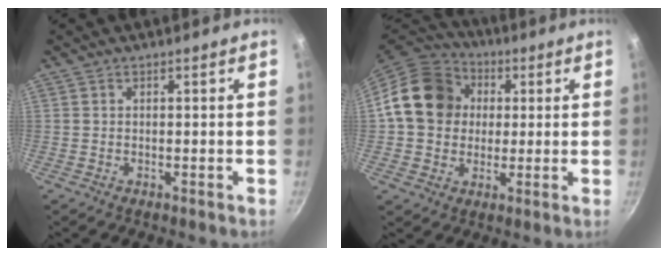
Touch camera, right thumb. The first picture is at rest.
{"total": 16.1, "force": [2.4, 13.7, 8.2], "torque": [-0.117, 0.026, 0.027]}